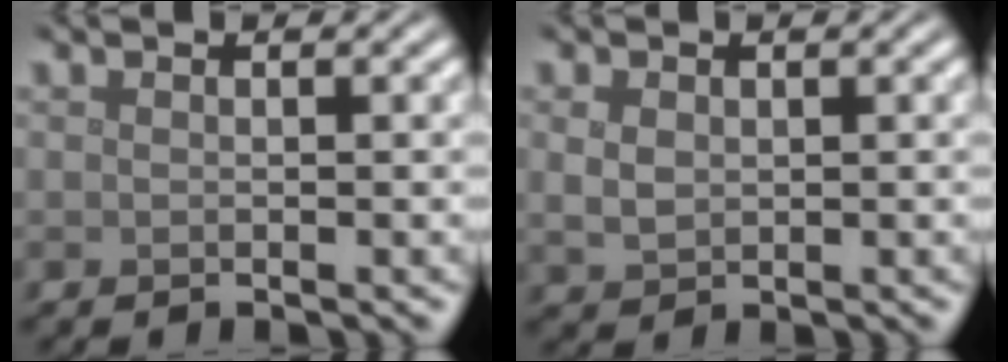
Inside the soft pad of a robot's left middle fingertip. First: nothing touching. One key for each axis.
{"total": 2.0, "fx": 0.4, "fy": 1.5, "fz": 1.2, "tx": -0.027, "ty": -0.001, "tz": 0.012}